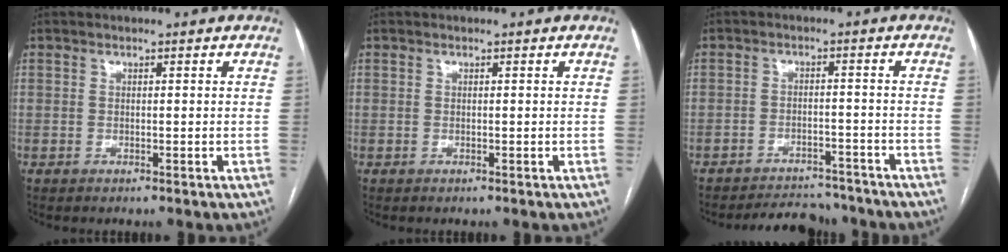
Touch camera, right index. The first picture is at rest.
{"total": 0.0}
{"total": 7.9, "force": [-7.5, 2.3, 0.8], "torque": [-0.005, 0.005, -0.104]}